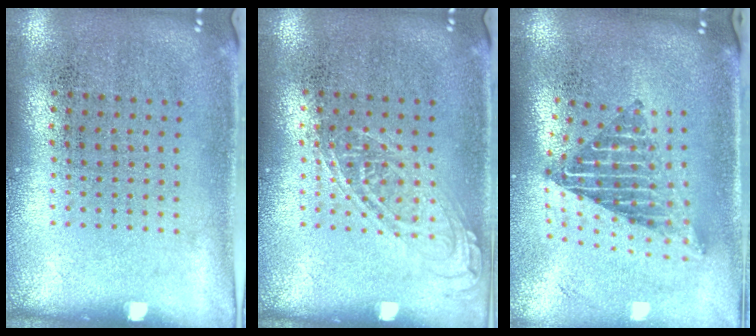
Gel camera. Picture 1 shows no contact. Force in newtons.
{"total": 1.0, "press": 1.0, "slide": 0.1}
{"total": 2.3, "press": 1.6, "slide": 1.6}